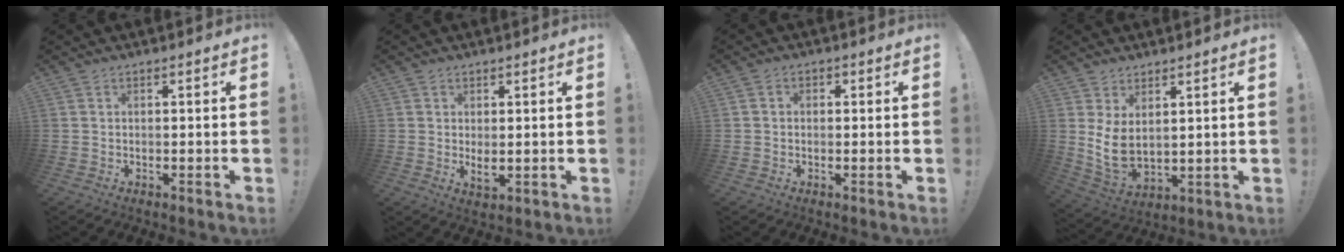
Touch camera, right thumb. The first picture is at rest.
{"total": 3.0, "force": [1.0, 2.1, 1.9], "torque": [-0.021, -0.010, 0.018]}
{"total": 1.9, "force": [-0.6, 1.5, 0.9], "torque": [-0.010, 0.007, -0.012]}
{"total": 8.0, "force": [2.7, 4.7, 5.8], "torque": [-0.117, -0.029, 0.053]}